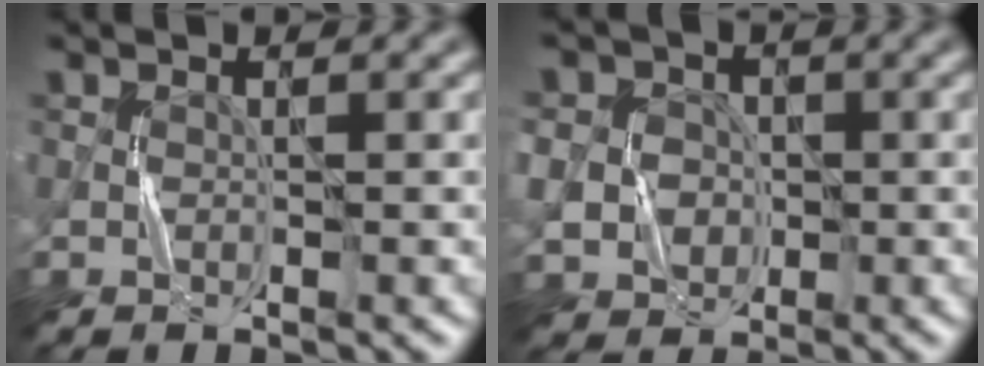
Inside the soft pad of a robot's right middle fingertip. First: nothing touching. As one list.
[{"total": 5.0, "force": [-0.3, 4.6, 1.9], "torque": [-0.029, 0.005, -0.023]}]